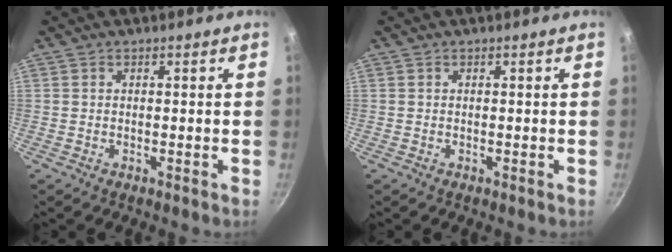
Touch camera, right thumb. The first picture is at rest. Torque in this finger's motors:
{"motor_torque": [0.00, 0.00, 0.00, 0.00, 0.00]}